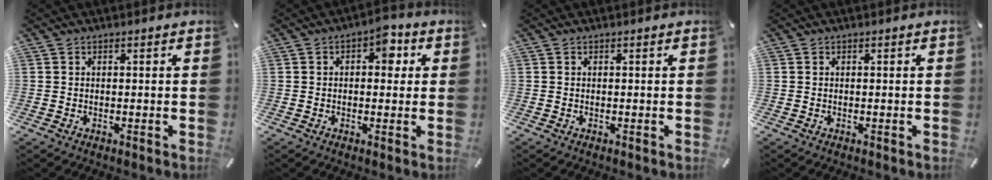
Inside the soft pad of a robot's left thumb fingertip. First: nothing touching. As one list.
[{"total": 5.6, "force": [1.4, 3.5, 4.2], "torque": [-0.039, -0.006, 0.012]}, {"total": 0.0}, {"total": 0.0}]